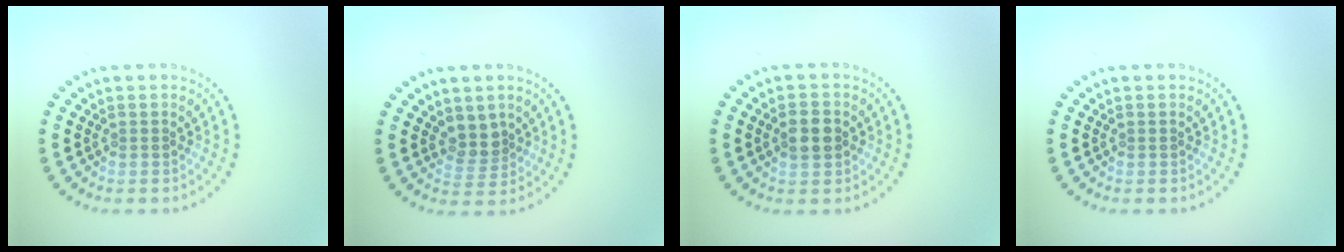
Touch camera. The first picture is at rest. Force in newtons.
{"total": 2.1, "press": 1.7, "slide": 1.3}
{"total": 2.9, "press": 2.9, "slide": 0.1}
{"total": 0.0}